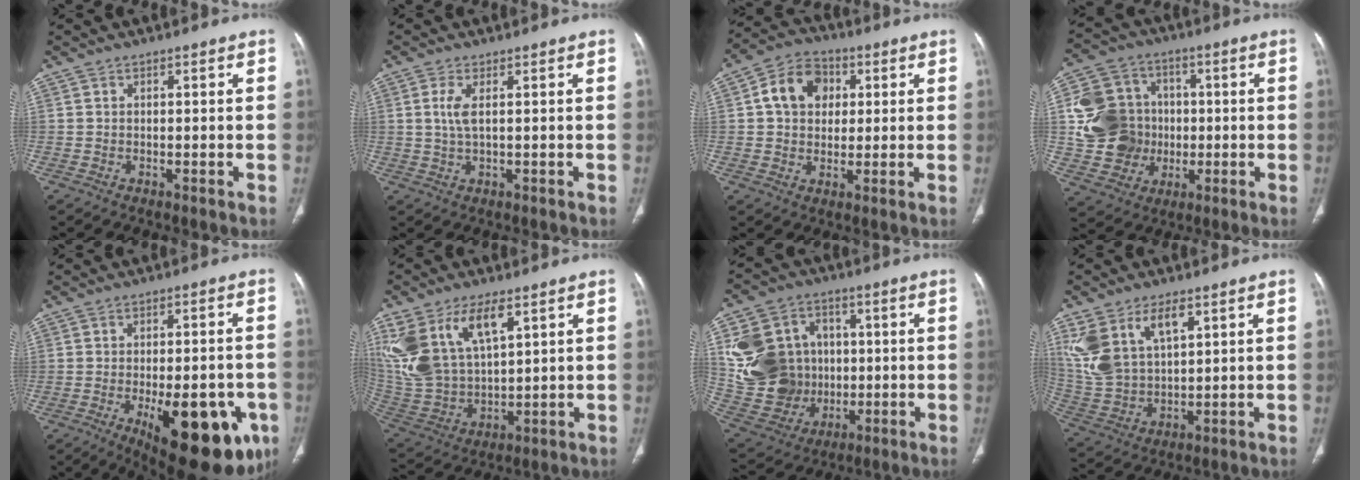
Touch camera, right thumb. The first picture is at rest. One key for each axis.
{"total": 3.4, "fx": 0.8, "fy": 1.0, "fz": 3.2, "tx": -0.085, "ty": 0.001, "tz": 0.021}
{"total": 10.3, "fx": 2.3, "fy": 8.1, "fz": 5.9, "tx": -0.074, "ty": 0.009, "tz": 0.030}
{"total": 16.7, "fx": 0.2, "fy": 14.6, "fz": 8.1, "tx": -0.130, "ty": 0.020, "tz": 0.017}
{"total": 21.8, "fx": -8.4, "fy": 9.0, "fz": 17.9, "tx": -0.178, "ty": 0.004, "tz": -0.098}
{"total": 19.4, "fx": 8.9, "fy": 10.1, "fz": 14.0, "tx": -0.292, "ty": -0.025, "tz": 0.185}
{"total": 20.9, "fx": 2.3, "fy": 17.6, "fz": 11.1, "tx": -0.199, "ty": 0.022, "tz": 0.068}
{"total": 14.2, "fx": 6.7, "fy": 7.8, "fz": 9.9, "tx": -0.200, "ty": -0.016, "tz": 0.148}